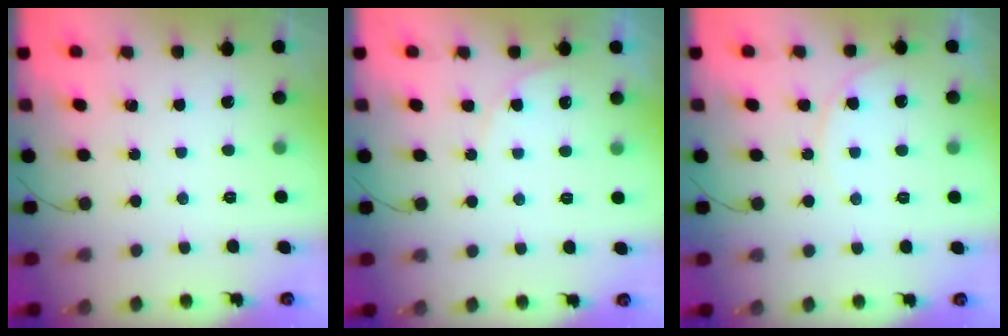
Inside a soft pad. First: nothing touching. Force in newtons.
{"total": 4.1, "press": 4.1, "slide": 0.6}
{"total": 6.3, "press": 6.2, "slide": 0.7}